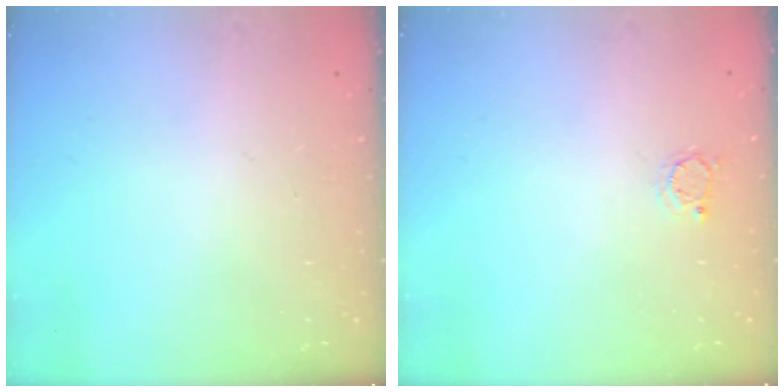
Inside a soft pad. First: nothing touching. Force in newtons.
{"total": 2.2, "press": 2.1, "slide": 0.4}